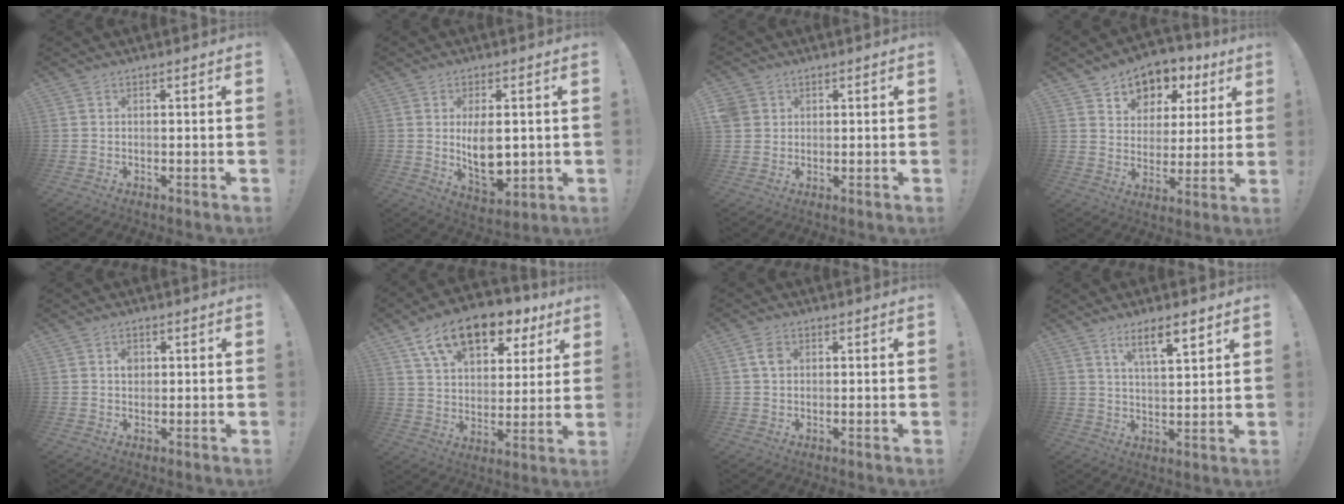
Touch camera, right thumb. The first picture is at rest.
{"total": 10.5, "force": [0.7, 5.7, 8.8], "torque": [-0.137, -0.018, 0.013]}
{"total": 3.7, "force": [1.8, 3.1, 0.7], "torque": [-0.019, 0.001, 0.037]}
{"total": 8.5, "force": [4.7, 6.7, 2.3], "torque": [-0.029, -0.039, 0.092]}
{"total": 2.5, "force": [0.4, 2.0, 1.5], "torque": [-0.009, -0.003, 0.002]}
{"total": 17.1, "force": [10.6, 9.1, 9.9], "torque": [-0.161, -0.059, 0.189]}
{"total": 3.3, "force": [1.1, 2.5, 1.9], "torque": [-0.030, 0.002, 0.020]}
{"total": 8.7, "force": [5.6, 1.9, 6.4], "torque": [-0.098, -0.029, 0.093]}